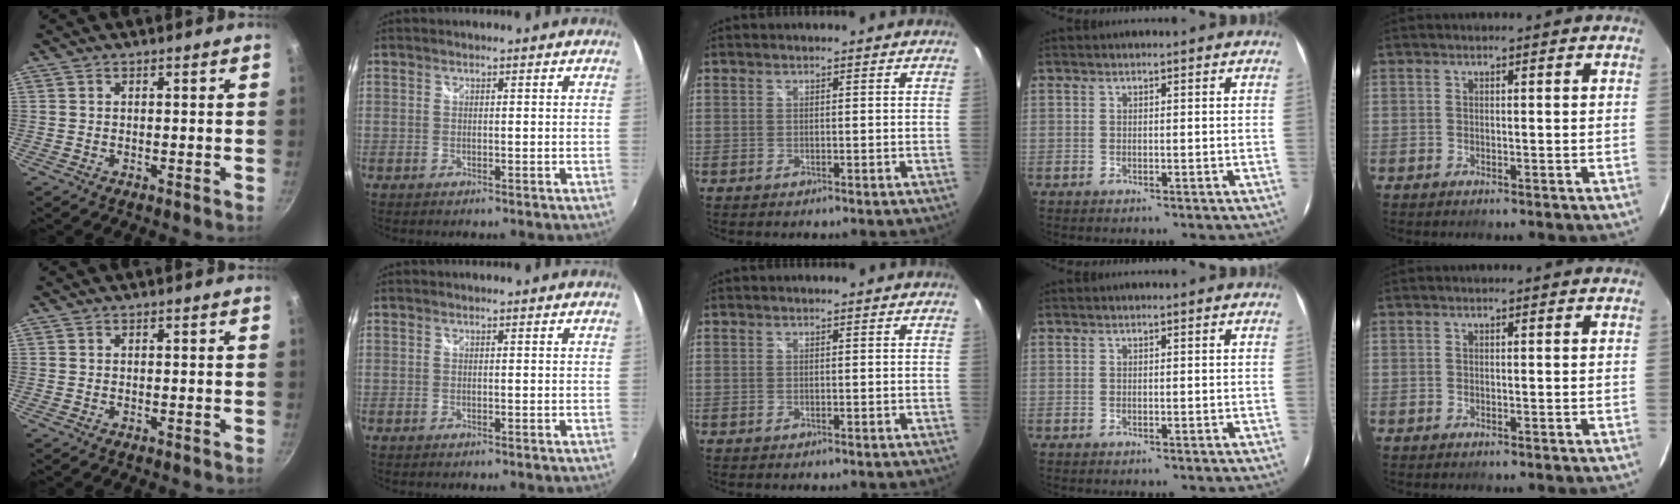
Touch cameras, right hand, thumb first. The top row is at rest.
{}